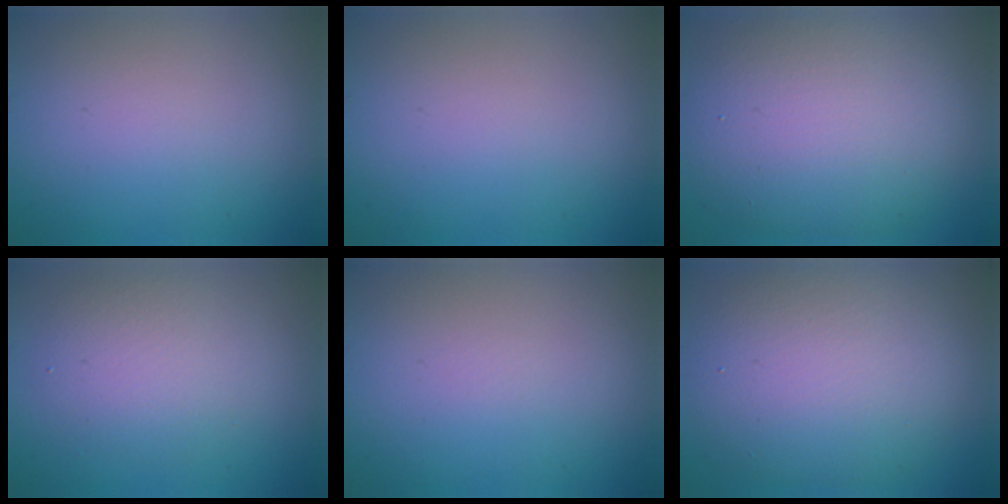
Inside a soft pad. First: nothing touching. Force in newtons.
{"total": 0.0}
{"total": 10.3, "press": 10.2, "slide": 0.6}
{"total": 3.7, "press": 3.7, "slide": 0.3}
{"total": 0.0}
{"total": 10.5, "press": 10.5, "slide": 0.1}